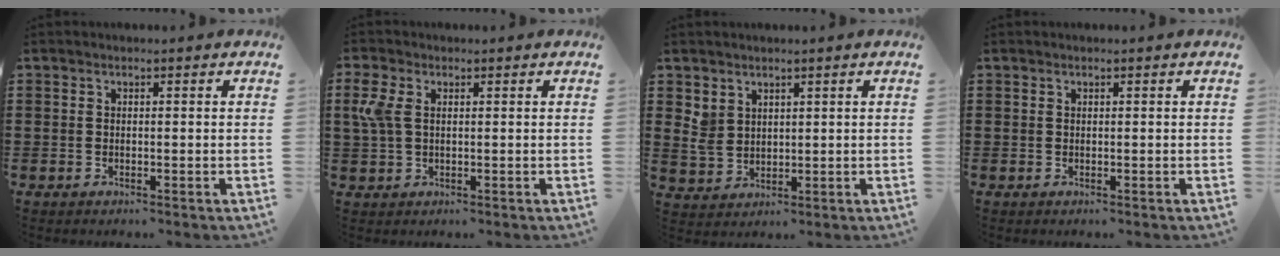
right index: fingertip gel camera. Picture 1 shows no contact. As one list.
[{"total": 4.5, "force": [1.2, 2.7, 3.4], "torque": [-0.098, 0.000, 0.014]}, {"total": 3.8, "force": [1.9, 3.0, 1.3], "torque": [-0.045, 0.008, 0.035]}, {"total": 0.0}]